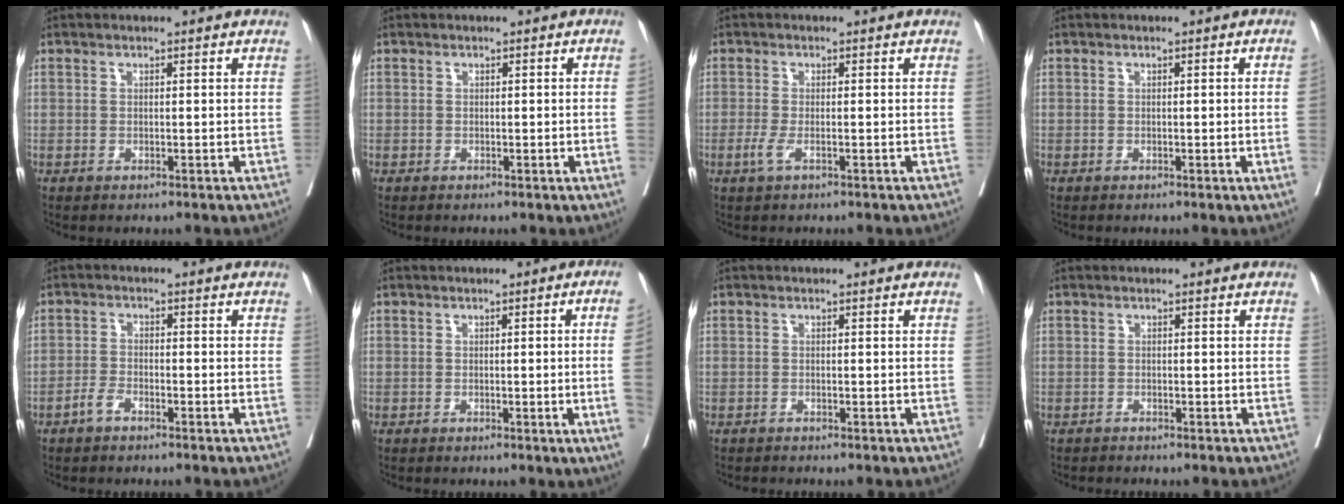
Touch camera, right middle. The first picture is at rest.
{"total": 2.1, "force": [-0.2, -0.6, 2.0], "torque": [-0.031, 0.000, 0.001]}
{"total": 1.7, "force": [-0.8, 0.3, 1.5], "torque": [-0.038, -0.005, -0.017]}
{"total": 2.5, "force": [-0.3, -0.8, 2.4], "torque": [-0.038, -0.001, 0.001]}
{"total": 2.3, "force": [-1.7, 0.8, 1.3], "torque": [-0.027, 0.002, -0.032]}
{"total": 8.0, "force": [-1.1, -2.6, 7.5], "torque": [-0.083, -0.018, -0.011]}
{"total": 0.6, "force": [-0.6, 0.0, 0.1], "torque": [-0.006, -0.003, -0.010]}
{"total": 0.8, "force": [-0.8, -0.1, 0.0], "torque": [-0.004, -0.003, -0.013]}